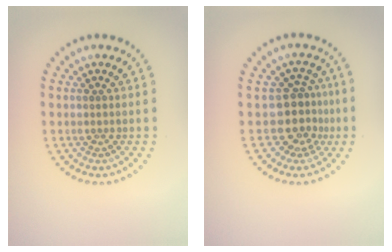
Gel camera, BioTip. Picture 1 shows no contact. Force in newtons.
{"total": 3.3, "press": 2.5, "slide": 2.1}